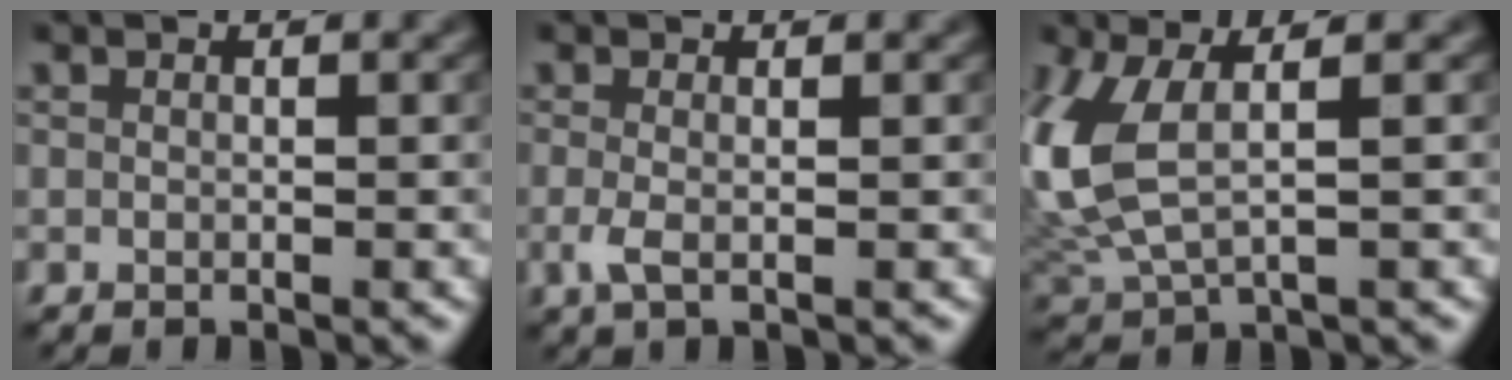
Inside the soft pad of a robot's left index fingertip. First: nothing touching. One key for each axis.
{"total": 1.6, "fx": -0.3, "fy": 0.4, "fz": 1.5, "tx": -0.035, "ty": -0.005, "tz": -0.007}
{"total": 7.1, "fx": 1.2, "fy": 3.4, "fz": 6.1, "tx": -0.169, "ty": -0.003, "tz": 0.032}